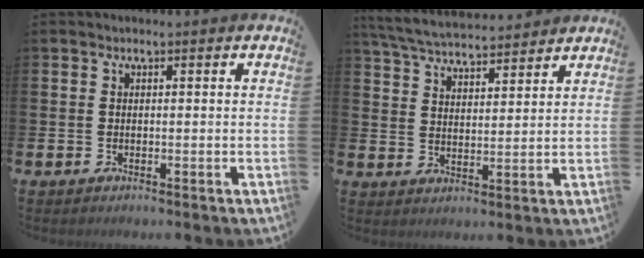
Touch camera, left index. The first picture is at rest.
{"total": 5.8, "force": [5.7, 0.6, 1.0], "torque": [-0.046, -0.030, 0.102]}